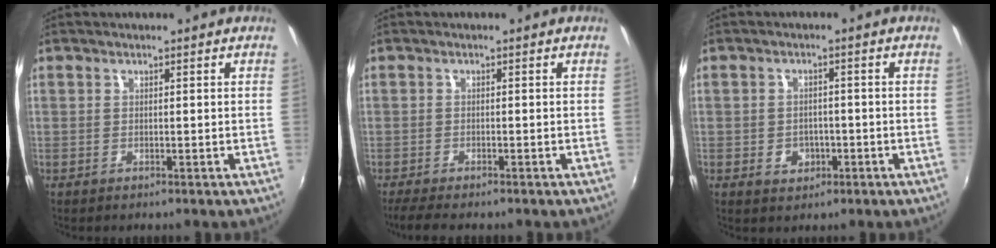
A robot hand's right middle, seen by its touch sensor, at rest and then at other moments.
{"total": 4.8, "force": [-3.9, 0.8, 2.6], "torque": [-0.063, -0.020, -0.070]}
{"total": 4.0, "force": [-1.4, 3.3, 1.7], "torque": [-0.035, 0.003, -0.015]}